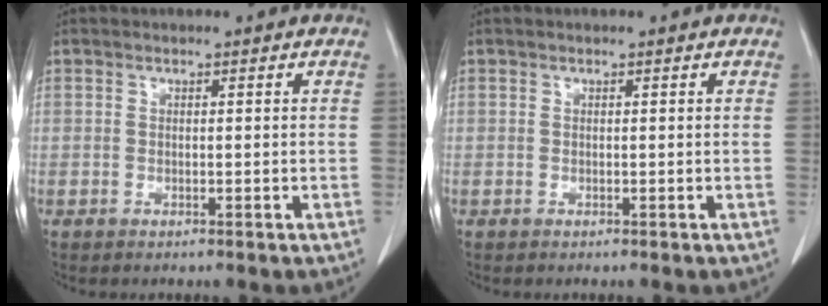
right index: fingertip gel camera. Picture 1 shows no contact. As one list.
[{"total": 0.0}]